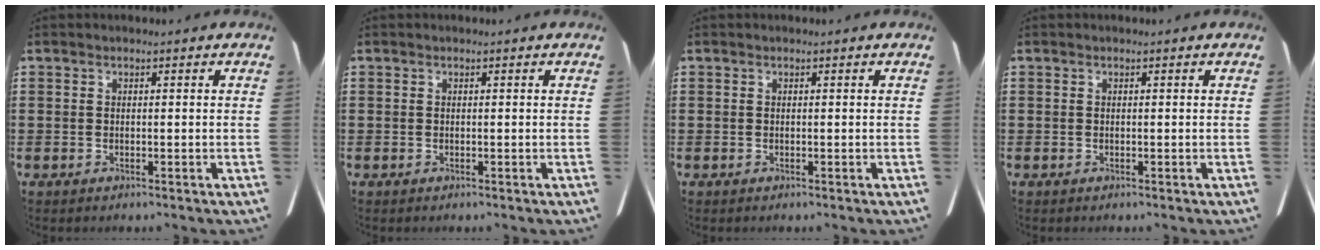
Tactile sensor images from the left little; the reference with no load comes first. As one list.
[{"total": 0.0}, {"total": 0.0}, {"total": 0.0}]